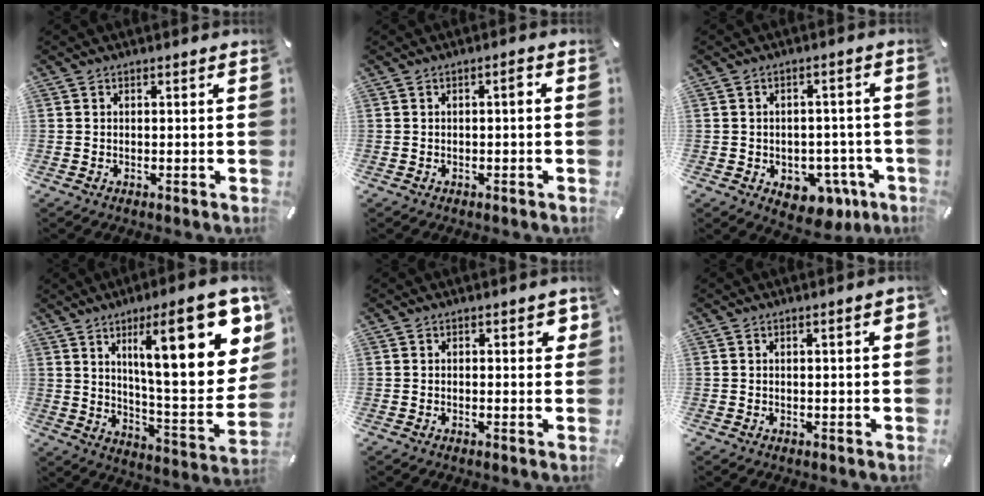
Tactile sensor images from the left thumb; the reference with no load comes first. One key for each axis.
{"total": 2.0, "fx": -0.3, "fy": 0.5, "fz": 1.9, "tx": -0.036, "ty": 0.008, "tz": -0.009}
{"total": 7.7, "fx": -2.8, "fy": 5.8, "fz": 4.2, "tx": -0.047, "ty": 0.015, "tz": -0.042}
{"total": 27.2, "fx": 10.8, "fy": 8.7, "fz": 23.4, "tx": -0.326, "ty": -0.068, "tz": 0.167}
{"total": 2.1, "fx": 0.3, "fy": 1.0, "fz": 1.8, "tx": -0.021, "ty": 0.000, "tz": 0.000}
{"total": 2.5, "fx": 0.3, "fy": 0.4, "fz": 2.4, "tx": -0.034, "ty": -0.002, "tz": 0.003}